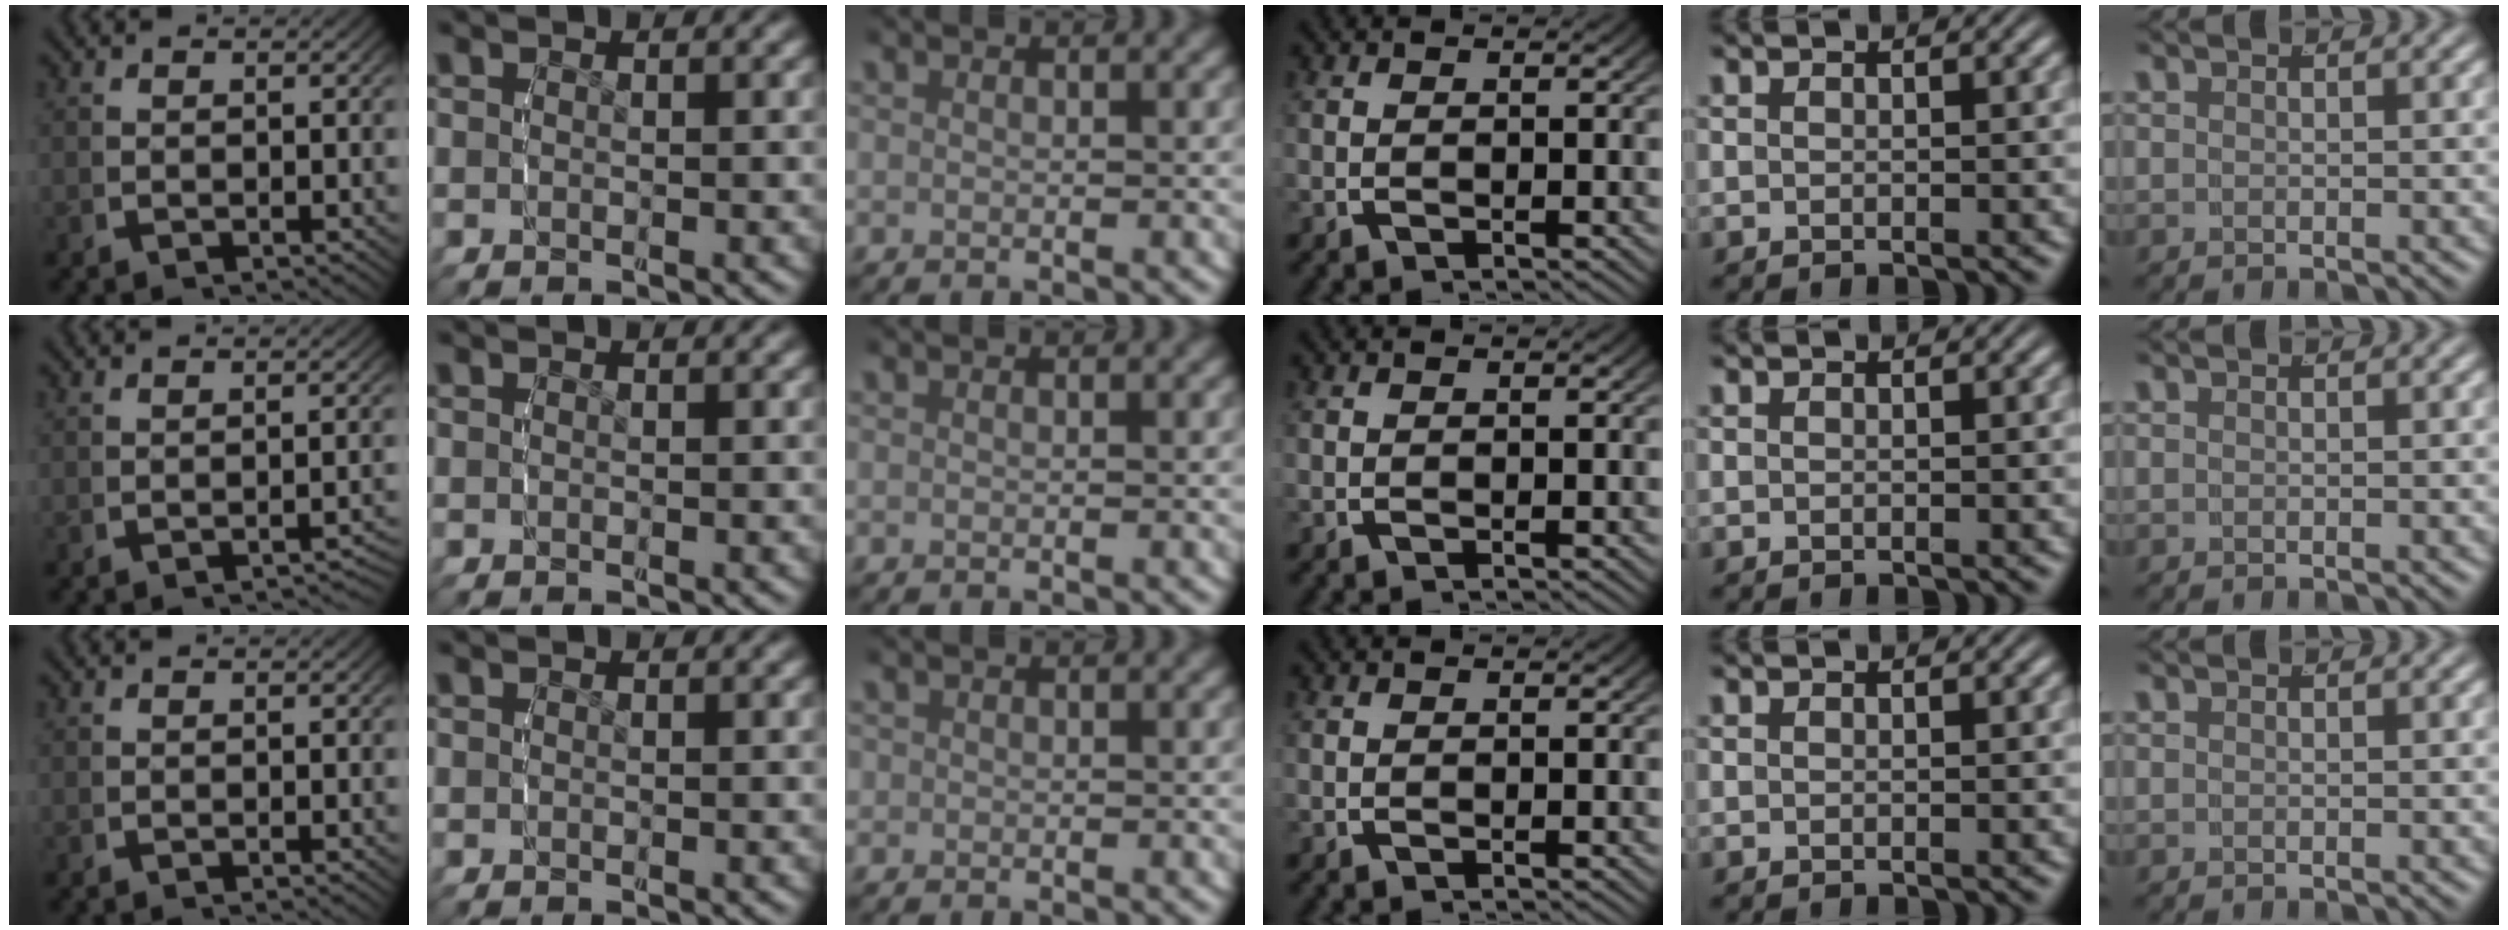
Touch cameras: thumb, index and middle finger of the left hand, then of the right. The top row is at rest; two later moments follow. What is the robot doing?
{"motion": "lift_and_place", "object": "condiment"}